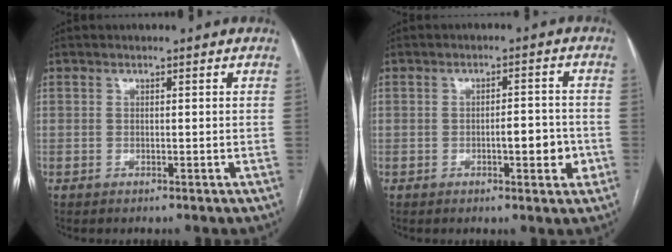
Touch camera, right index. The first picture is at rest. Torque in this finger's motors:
{"motor_torque": [0.79, -0.21, 0.21, 0.06]}